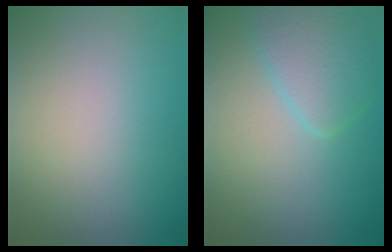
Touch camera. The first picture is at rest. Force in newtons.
{"total": 3.4, "press": 3.4, "slide": 0.1}